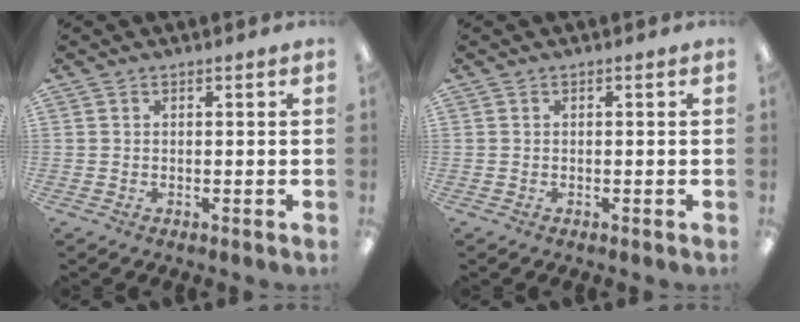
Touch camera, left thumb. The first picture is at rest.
{"total": 0.0}